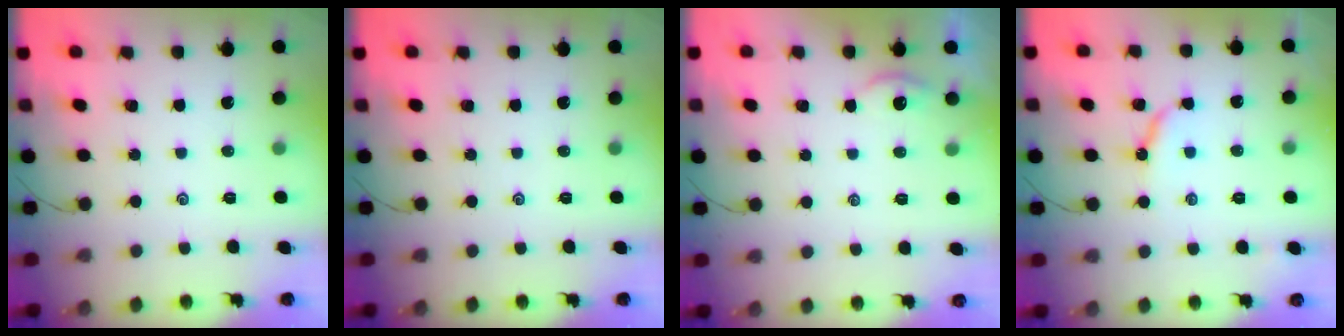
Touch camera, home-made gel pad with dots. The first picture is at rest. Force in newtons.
{"total": 0.0}
{"total": 2.2, "press": 2.2, "slide": 0.3}
{"total": 5.9, "press": 5.9, "slide": 0.2}